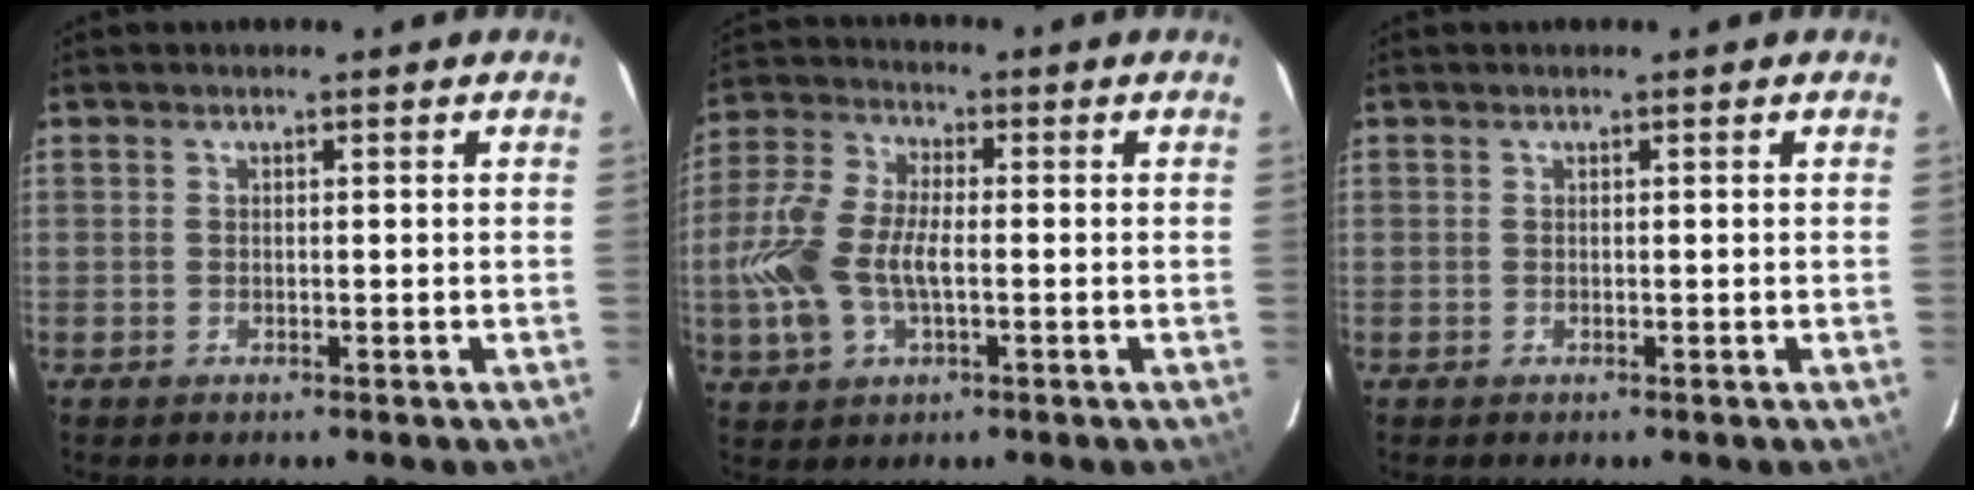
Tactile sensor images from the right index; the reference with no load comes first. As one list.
[{"total": 12.1, "force": [-2.0, 6.5, 10.0], "torque": [-0.228, 0.009, -0.040]}, {"total": 0.0}]